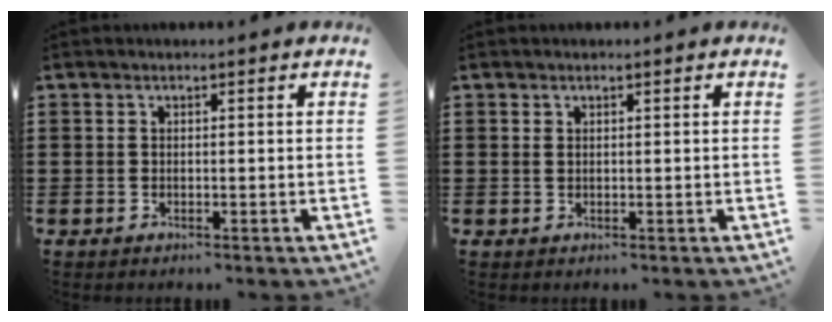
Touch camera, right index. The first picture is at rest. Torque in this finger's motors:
{"motor_torque": [-0.47, 0.17, 0.01, 0.01]}